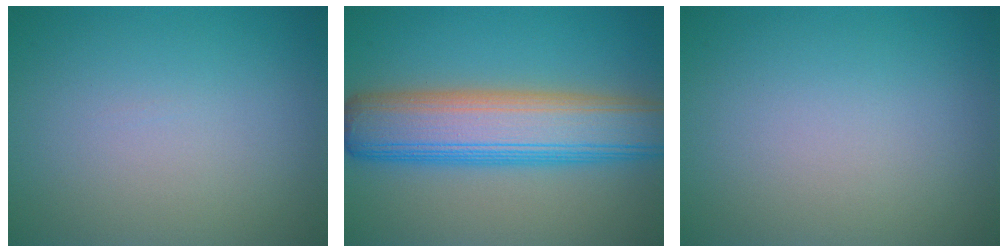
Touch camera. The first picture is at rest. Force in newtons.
{"total": 9.7, "press": 9.7, "slide": 0.4}
{"total": 0.0}